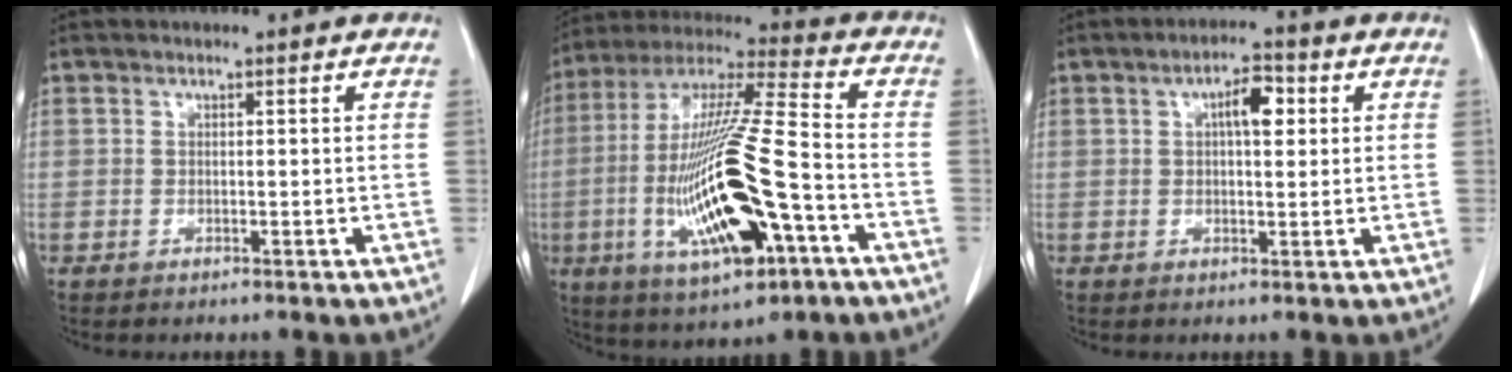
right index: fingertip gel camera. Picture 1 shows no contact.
{"total": 21.6, "force": [-6.2, 3.7, 20.3], "torque": [-0.427, -0.021, -0.104]}
{"total": 4.5, "force": [1.3, 1.5, 4.0], "torque": [-0.068, 0.011, 0.018]}